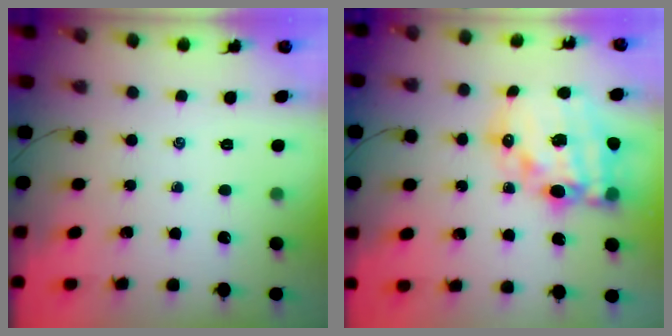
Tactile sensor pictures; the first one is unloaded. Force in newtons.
{"total": 20.7, "press": 20.1, "slide": 4.8}